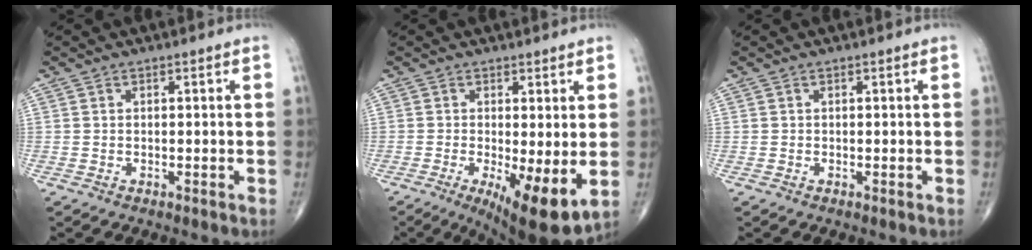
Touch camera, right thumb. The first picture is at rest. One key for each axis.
{"total": 10.8, "fx": -2.0, "fy": 3.1, "fz": 10.1, "tx": -0.155, "ty": -0.028, "tz": -0.024}
{"total": 0.0}